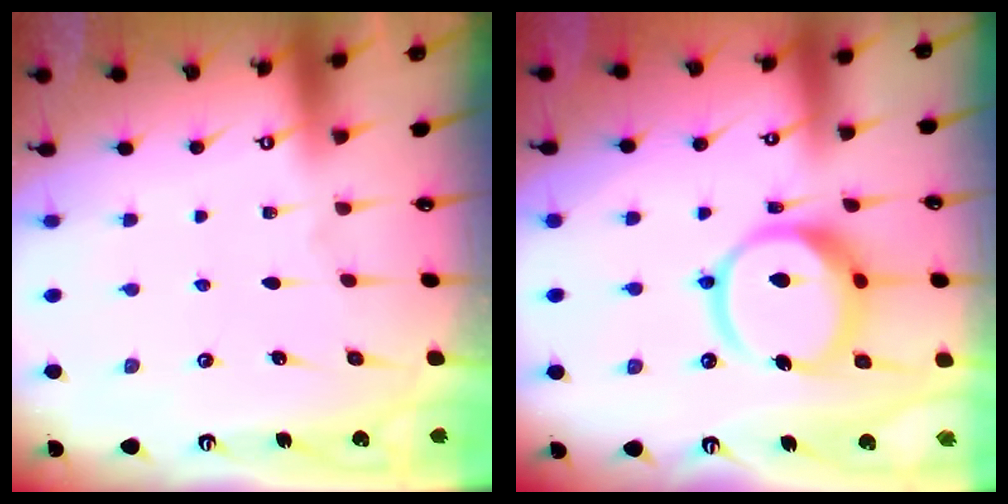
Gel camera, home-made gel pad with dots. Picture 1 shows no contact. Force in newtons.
{"total": 15.3, "press": 15.1, "slide": 1.8}